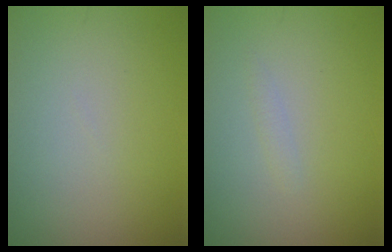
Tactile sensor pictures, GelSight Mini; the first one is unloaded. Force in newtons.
{"total": 0.6, "press": 0.6, "slide": 0.0}